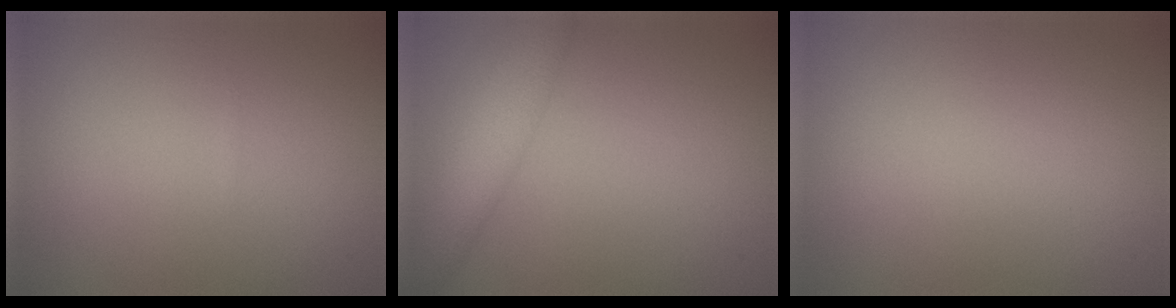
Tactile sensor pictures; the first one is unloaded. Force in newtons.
{"total": 4.0, "press": 4.0, "slide": 0.2}
{"total": 0.0}